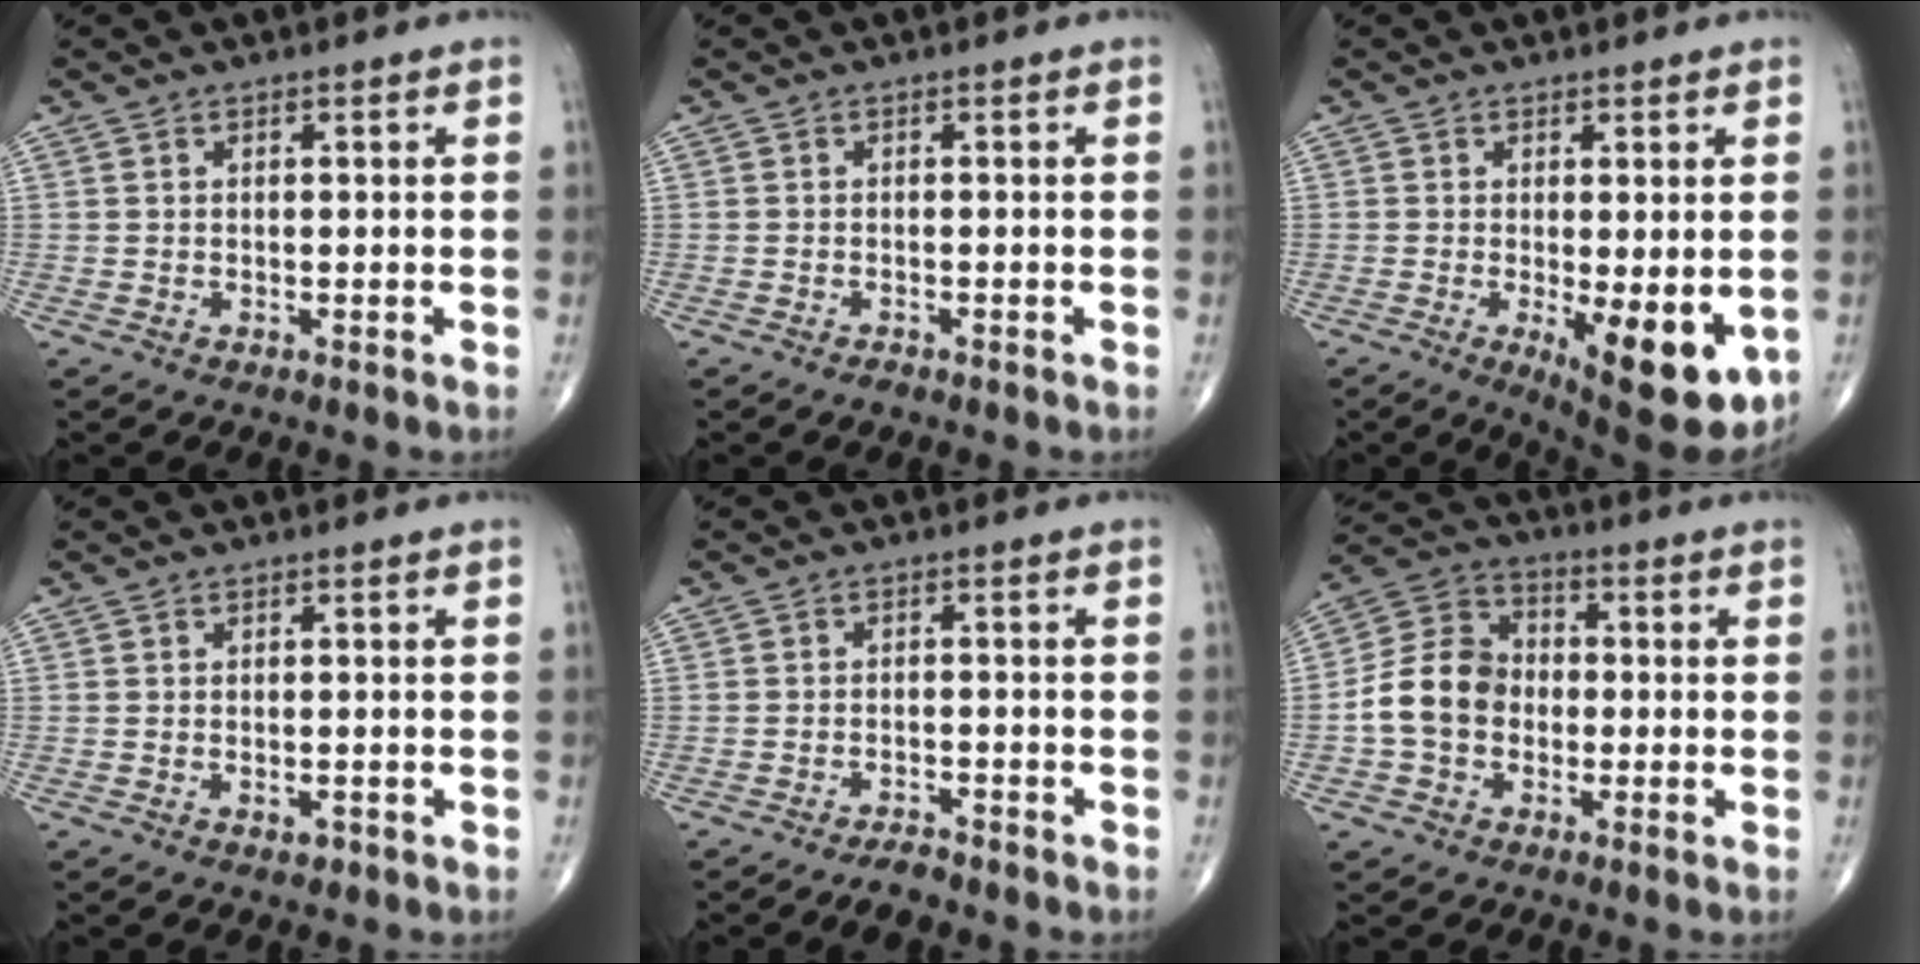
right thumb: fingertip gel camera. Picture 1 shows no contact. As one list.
[{"total": 1.0, "force": [-0.8, 0.4, 0.4], "torque": [-0.011, 0.004, -0.013]}, {"total": 12.0, "force": [-3.0, 4.2, 10.9], "torque": [-0.140, -0.024, -0.030]}, {"total": 1.3, "force": [-0.6, 0.7, 0.9], "torque": [-0.014, 0.002, -0.009]}, {"total": 3.0, "force": [-2.6, 0.8, 1.2], "torque": [-0.025, 0.010, -0.045]}, {"total": 10.9, "force": [-1.6, 8.8, 6.3], "torque": [-0.107, 0.038, -0.042]}]